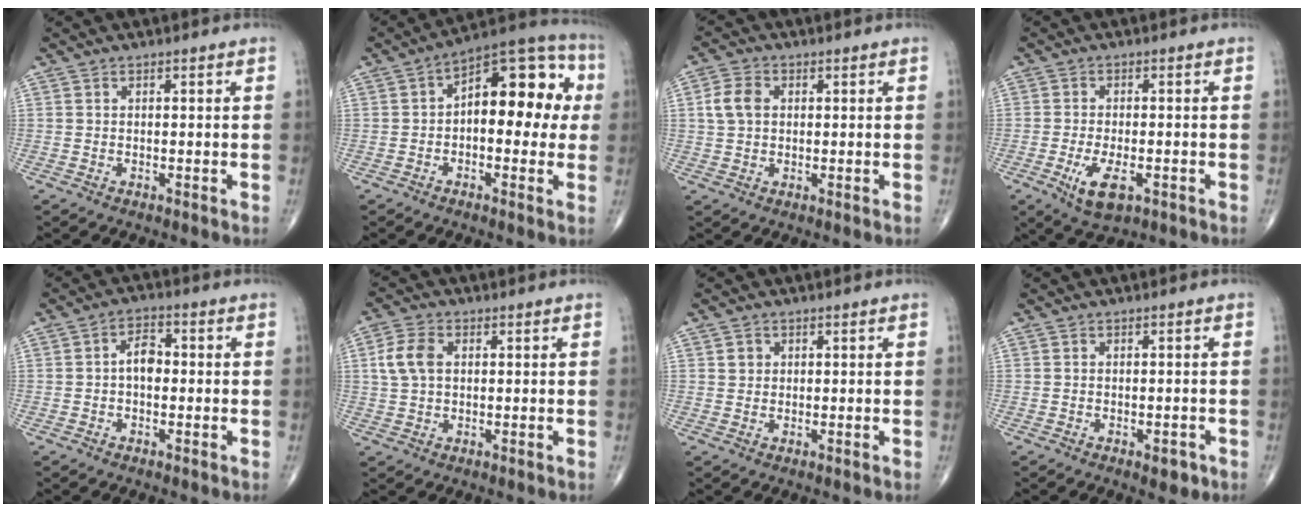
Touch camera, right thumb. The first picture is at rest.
{"total": 15.8, "force": [1.2, 8.3, 13.3], "torque": [-0.141, 0.043, 0.006]}
{"total": 4.9, "force": [0.9, 3.6, 3.3], "torque": [-0.064, 0.006, 0.013]}
{"total": 6.6, "force": [-2.6, 2.9, 5.3], "torque": [-0.098, -0.004, -0.038]}
{"total": 4.5, "force": [-0.2, 2.8, 3.5], "torque": [-0.048, 0.014, -0.012]}
{"total": 6.0, "force": [1.1, 4.0, 4.3], "torque": [-0.092, 0.008, 0.019]}
{"total": 1.2, "force": [0.5, 1.0, 0.4], "torque": [-0.001, -0.001, 0.008]}
{"total": 2.6, "force": [-1.4, 1.2, 1.9], "torque": [-0.015, 0.002, -0.014]}